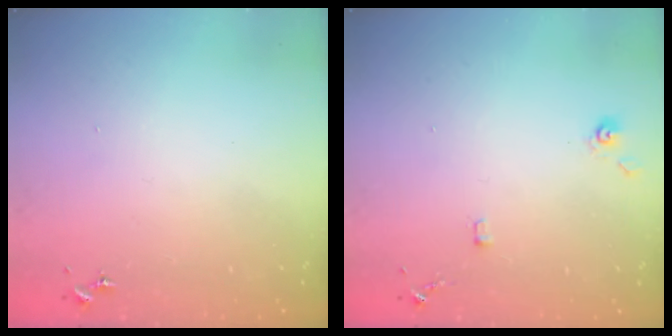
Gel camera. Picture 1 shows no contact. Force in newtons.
{"total": 6.5, "press": 6.4, "slide": 0.6}